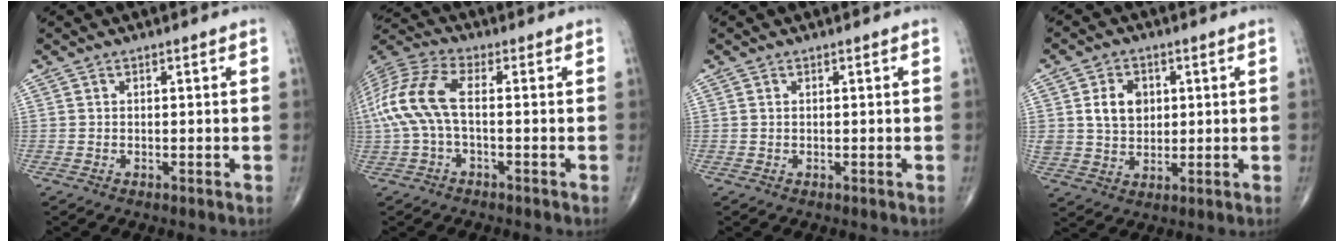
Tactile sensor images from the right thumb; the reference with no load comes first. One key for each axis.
{"total": 12.2, "fx": -0.4, "fy": 5.4, "fz": 11.0, "tx": -0.263, "ty": 0.031, "tz": -0.013}
{"total": 0.0}
{"total": 7.7, "fx": 2.0, "fy": 5.9, "fz": 4.6, "tx": -0.055, "ty": -0.009, "tz": 0.040}